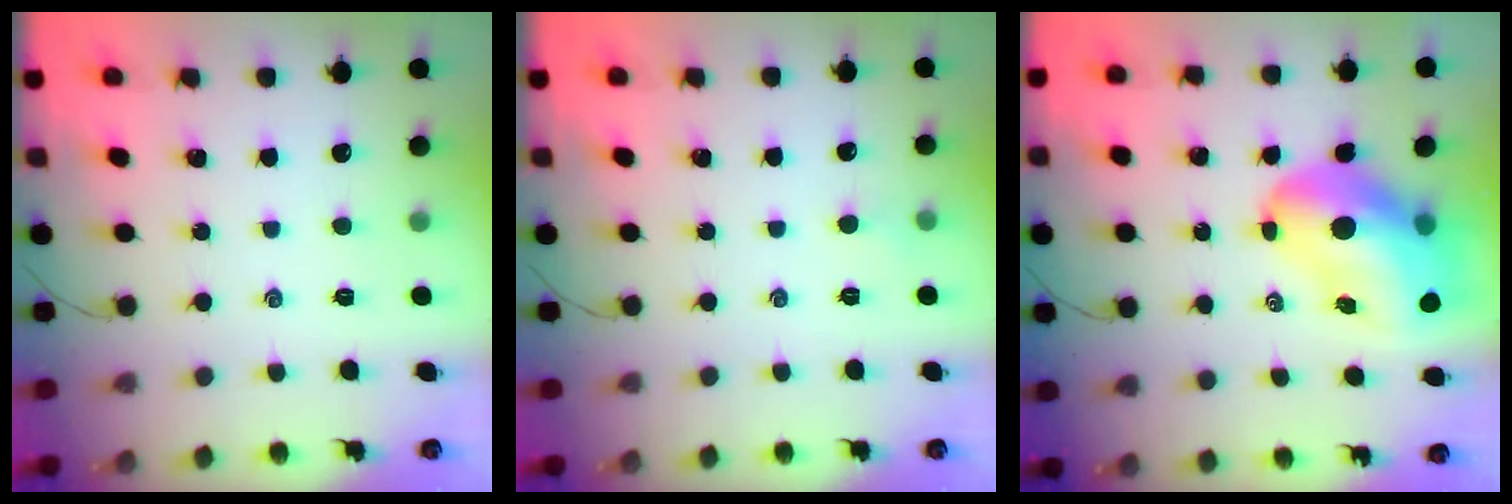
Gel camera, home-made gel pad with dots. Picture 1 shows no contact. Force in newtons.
{"total": 2.6, "press": 2.4, "slide": 0.8}
{"total": 16.8, "press": 16.0, "slide": 5.0}